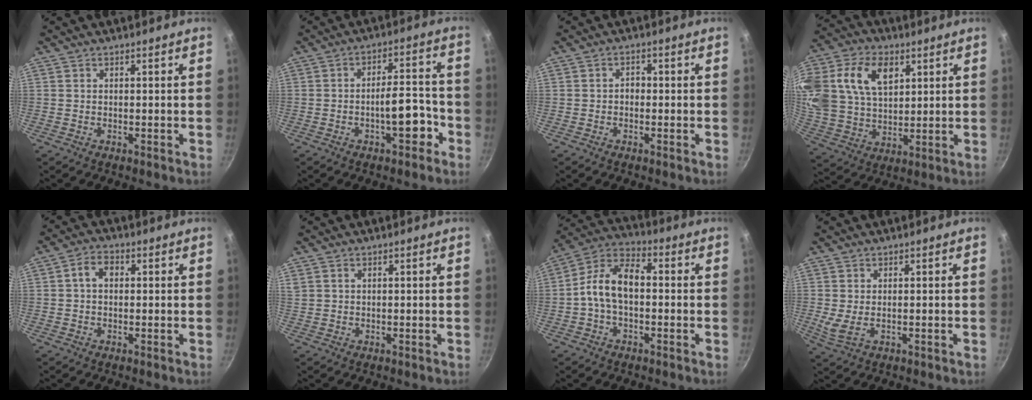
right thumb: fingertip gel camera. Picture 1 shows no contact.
{"total": 8.2, "force": [-3.6, 3.2, 6.7], "torque": [-0.073, 0.043, -0.051]}
{"total": 1.8, "force": [-0.4, 1.4, 1.1], "torque": [-0.009, 0.008, -0.009]}
{"total": 23.3, "force": [8.4, 15.9, 14.8], "torque": [-0.318, 0.018, 0.159]}
{"total": 4.3, "force": [0.7, 3.1, 2.9], "torque": [-0.039, 0.011, 0.006]}
{"total": 1.0, "force": [0.7, 0.7, 0.4], "torque": [-0.006, 0.004, 0.014]}
{"total": 10.5, "force": [-0.6, 6.3, 8.3], "torque": [-0.139, 0.040, -0.028]}
{"total": 3.1, "force": [0.2, 1.4, 2.8], "torque": [-0.054, -0.008, 0.013]}